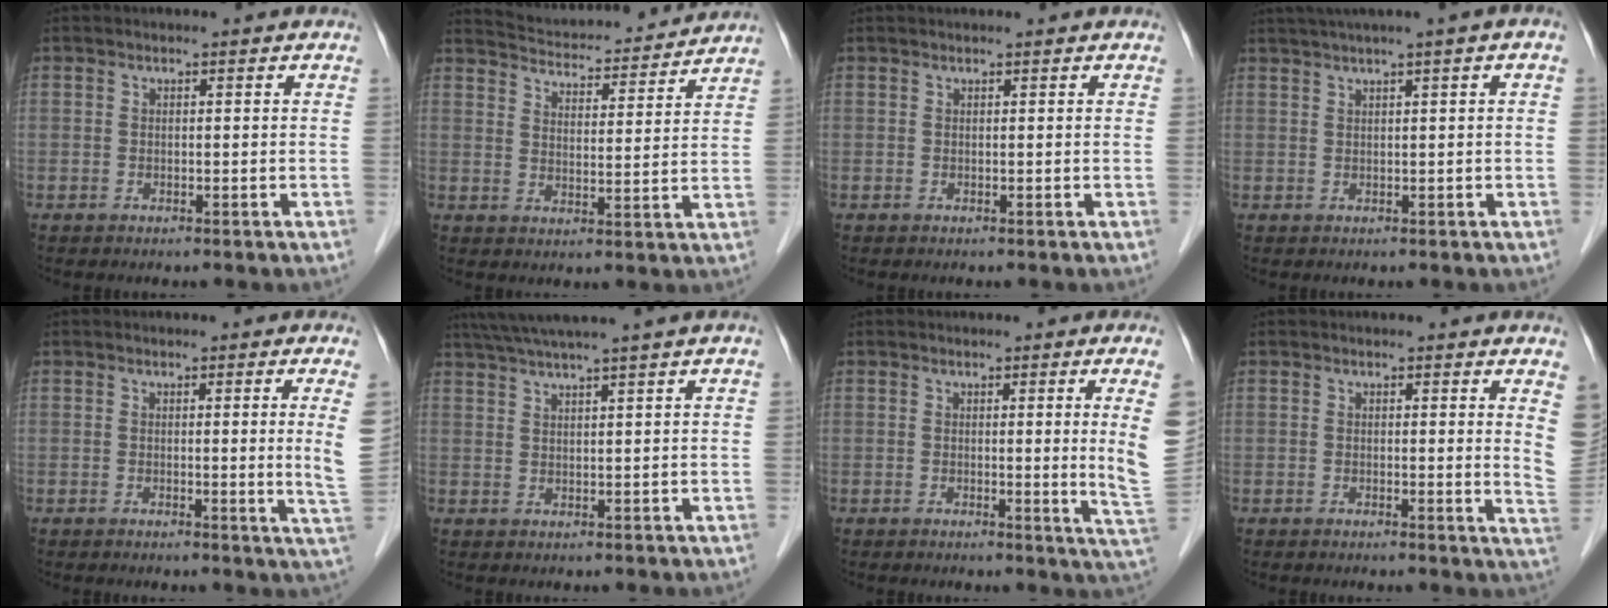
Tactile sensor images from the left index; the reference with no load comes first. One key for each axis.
{"total": 15.7, "fx": 15.1, "fy": 1.8, "fz": 3.8, "tx": -0.063, "ty": 0.013, "tz": 0.211}
{"total": 1.3, "fx": 1.3, "fy": 0.1, "fz": 0.3, "tx": -0.007, "ty": 0.023, "tz": 0.023}
{"total": 5.3, "fx": 3.1, "fy": -0.7, "fz": 4.2, "tx": -0.073, "ty": 0.025, "tz": 0.054}
{"total": 4.5, "fx": 0.9, "fy": -1.5, "fz": 4.2, "tx": -0.061, "ty": -0.014, "tz": 0.012}
{"total": 8.7, "fx": 7.2, "fy": -1.6, "fz": 4.7, "tx": -0.076, "ty": 0.027, "tz": 0.107}
{"total": 6.5, "fx": 1.4, "fy": -1.9, "fz": 6.0, "tx": -0.074, "ty": -0.020, "tz": 0.018}
{"total": 4.3, "fx": 2.6, "fy": 0.4, "fz": 3.4, "tx": -0.035, "ty": -0.013, "tz": 0.010}